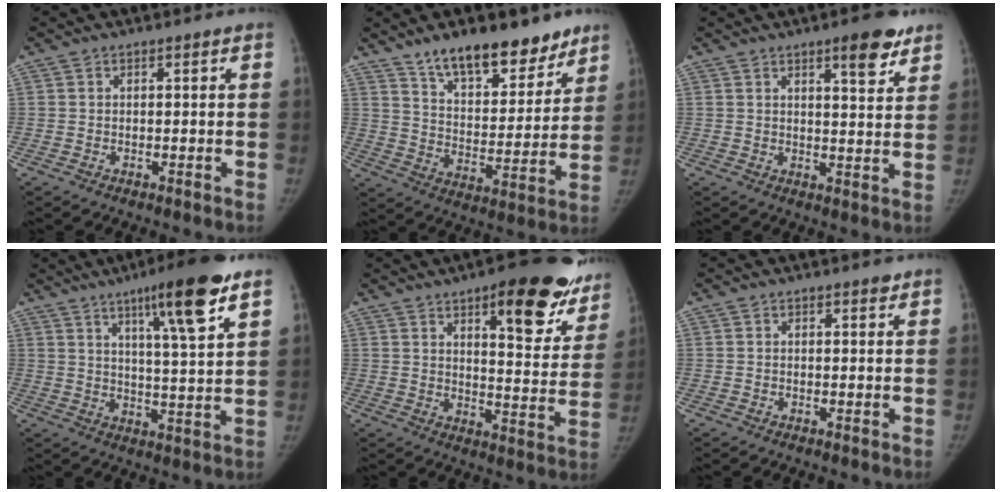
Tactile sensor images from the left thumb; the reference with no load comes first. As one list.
[{"total": 17.8, "force": [12.9, 7.8, 9.5], "torque": [-0.088, -0.072, 0.209]}, {"total": 7.4, "force": [4.8, 2.1, 5.2], "torque": [-0.055, -0.027, 0.064]}, {"total": 14.3, "force": [8.1, 1.5, 11.6], "torque": [-0.173, -0.037, 0.123]}, {"total": 21.8, "force": [12.9, 7.7, 15.8], "torque": [-0.148, -0.058, 0.167]}, {"total": 0.9, "force": [0.7, 0.4, 0.4], "torque": [-0.003, -0.004, 0.007]}]